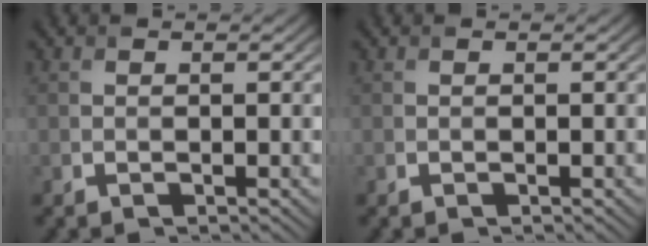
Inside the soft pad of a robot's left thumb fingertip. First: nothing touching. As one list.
[{"total": 0.0}]